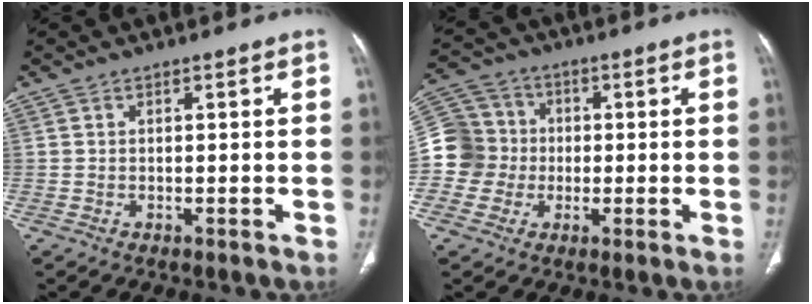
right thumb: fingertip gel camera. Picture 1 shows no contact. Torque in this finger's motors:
{"motor_torque": [1.28, 1.21, 0.40, -0.77, 0.00]}